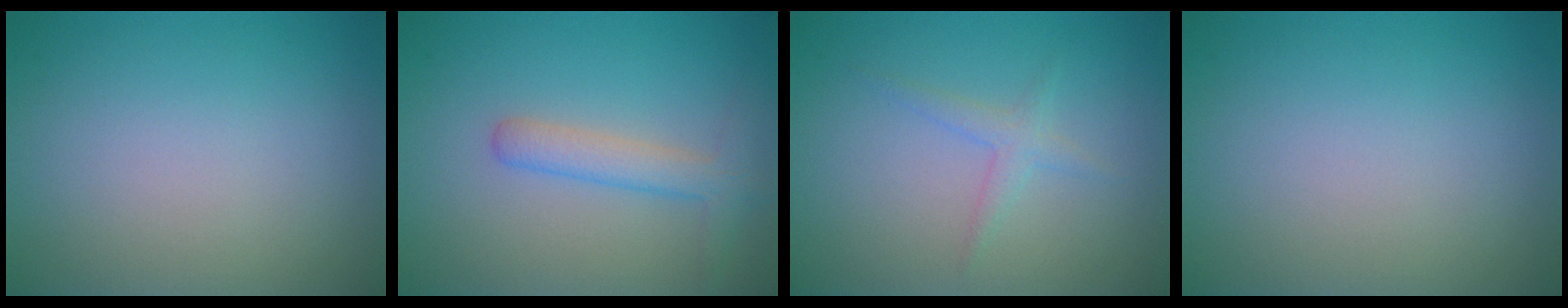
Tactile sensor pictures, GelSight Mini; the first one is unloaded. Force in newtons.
{"total": 2.7, "press": 2.7, "slide": 0.1}
{"total": 1.4, "press": 1.4, "slide": 0.0}
{"total": 0.0}